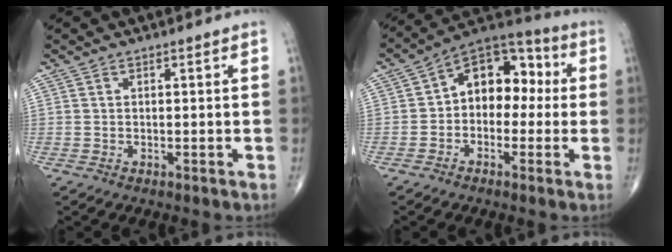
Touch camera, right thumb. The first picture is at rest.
{"total": 12.4, "force": [0.6, 8.6, 8.9], "torque": [-0.087, 0.043, -0.011]}